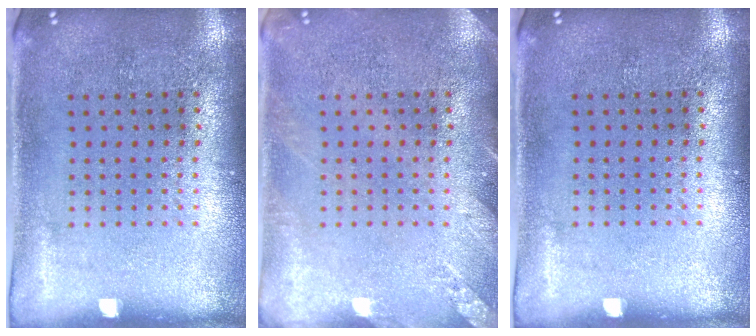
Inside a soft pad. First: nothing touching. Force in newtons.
{"total": 1.9, "press": 1.8, "slide": 0.2}
{"total": 0.0}